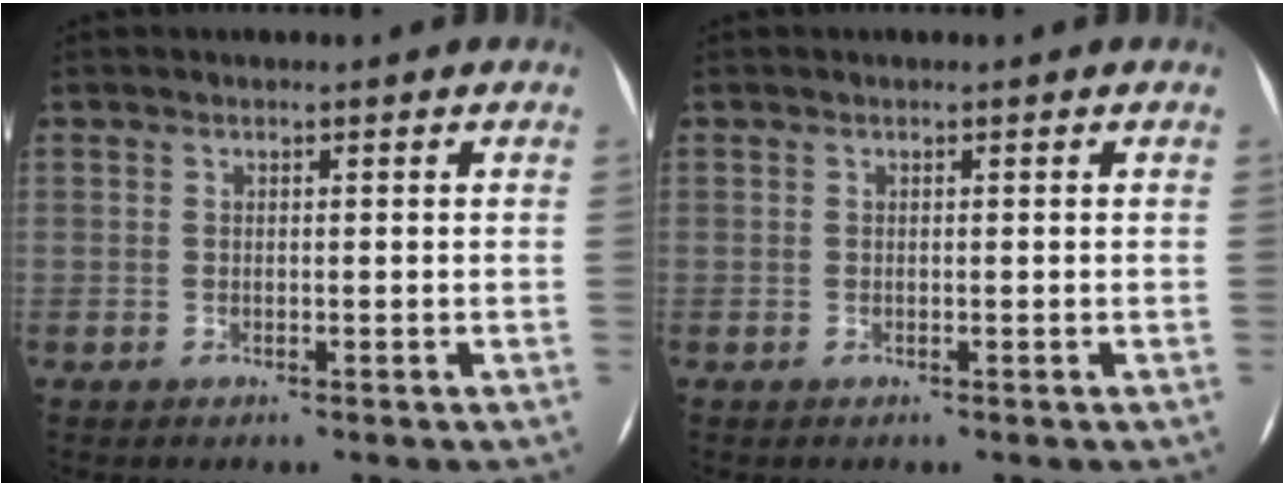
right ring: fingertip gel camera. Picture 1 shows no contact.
{"total": 0.0}